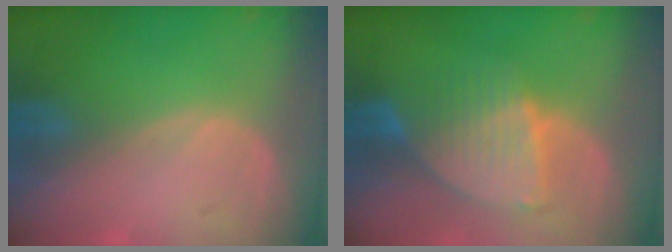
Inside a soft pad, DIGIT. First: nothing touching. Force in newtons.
{"total": 7.0, "press": 6.8, "slide": 1.6}